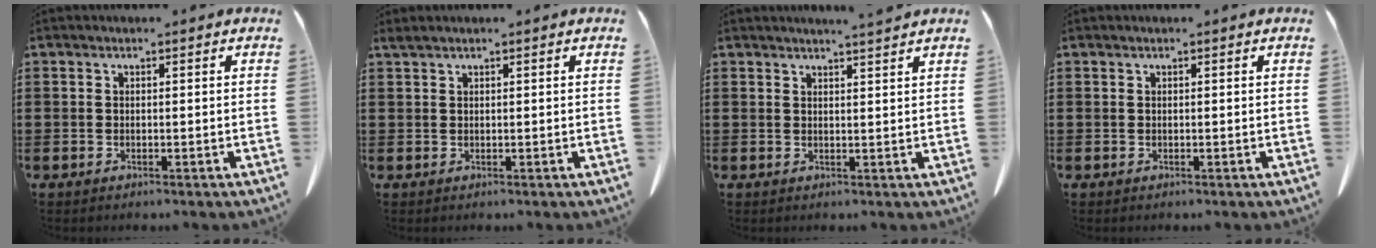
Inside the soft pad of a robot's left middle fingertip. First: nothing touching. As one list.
[{"total": 0.9, "force": [0.7, 0.1, 0.5], "torque": [-0.014, -0.002, 0.013]}, {"total": 2.0, "force": [1.9, -0.5, 0.4], "torque": [-0.011, -0.004, 0.037]}, {"total": 0.0}]